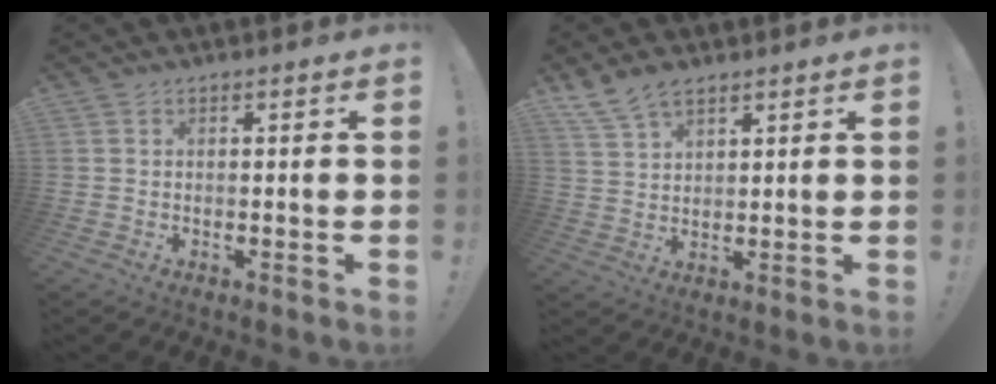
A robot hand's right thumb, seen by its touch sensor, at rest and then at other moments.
{"total": 7.3, "force": [5.7, 3.3, 3.2], "torque": [-0.065, -0.024, 0.111]}